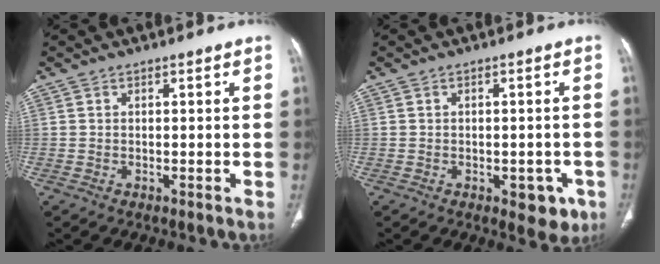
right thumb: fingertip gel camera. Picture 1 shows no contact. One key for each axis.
{"total": 5.3, "fx": -2.2, "fy": 3.1, "fz": 3.7, "tx": -0.017, "ty": 0.006, "tz": -0.022}